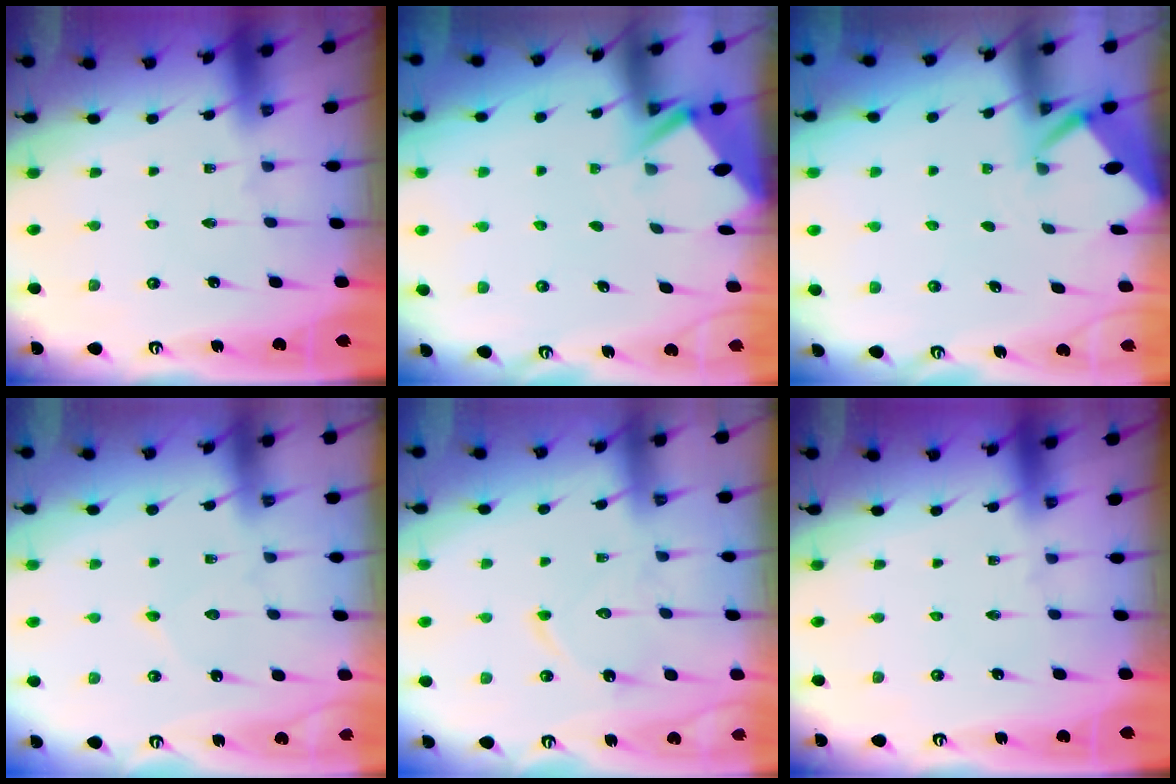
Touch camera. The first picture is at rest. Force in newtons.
{"total": 3.0, "press": 2.9, "slide": 0.4}
{"total": 1.9, "press": 1.9, "slide": 0.1}
{"total": 3.6, "press": 3.5, "slide": 0.4}
{"total": 8.4, "press": 8.3, "slide": 0.5}
{"total": 0.0}